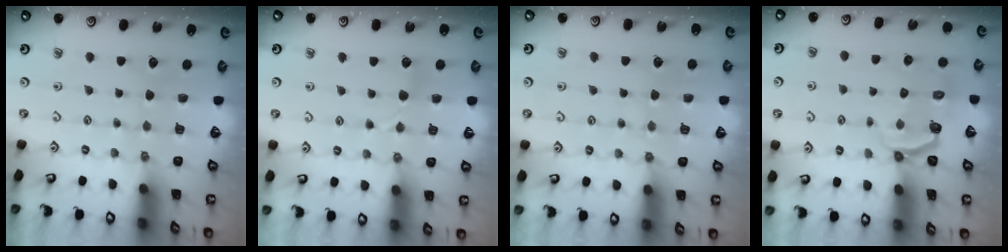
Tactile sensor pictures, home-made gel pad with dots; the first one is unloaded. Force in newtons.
{"total": 5.7, "press": 5.7, "slide": 0.5}
{"total": 4.7, "press": 4.7, "slide": 0.5}
{"total": 3.6, "press": 2.6, "slide": 2.5}